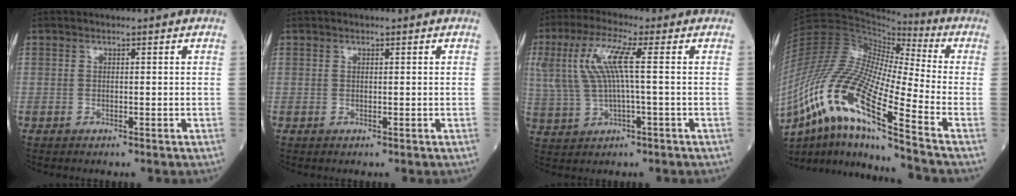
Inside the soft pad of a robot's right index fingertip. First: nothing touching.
{"total": 0.0}
{"total": 9.0, "force": [1.8, 1.2, 8.7], "torque": [-0.206, 0.022, 0.039]}
{"total": 20.6, "force": [-11.5, 1.7, 17.0], "torque": [-0.378, -0.031, -0.216]}